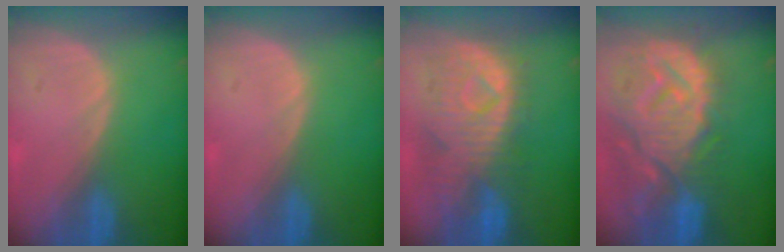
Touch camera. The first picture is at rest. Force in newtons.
{"total": 0.0}
{"total": 10.7, "press": 9.5, "slide": 4.9}
{"total": 14.0, "press": 12.1, "slide": 6.9}